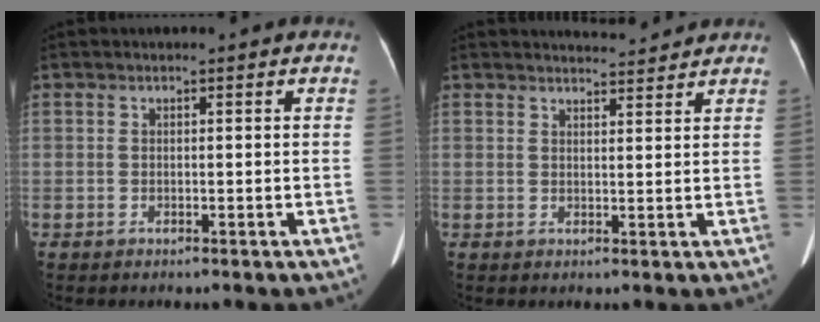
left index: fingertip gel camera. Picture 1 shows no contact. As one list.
[{"total": 4.4, "force": [4.3, 0.3, 0.4], "torque": [-0.014, 0.010, 0.058]}]